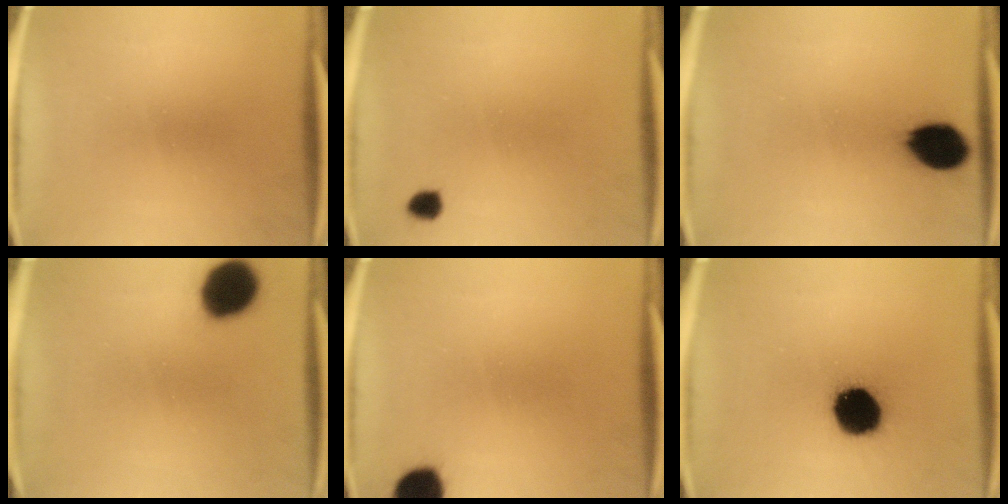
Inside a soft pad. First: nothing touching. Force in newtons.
{"total": 1.9}
{"total": 10.1}
{"total": 12.4}
{"total": 7.0}
{"total": 15.5}